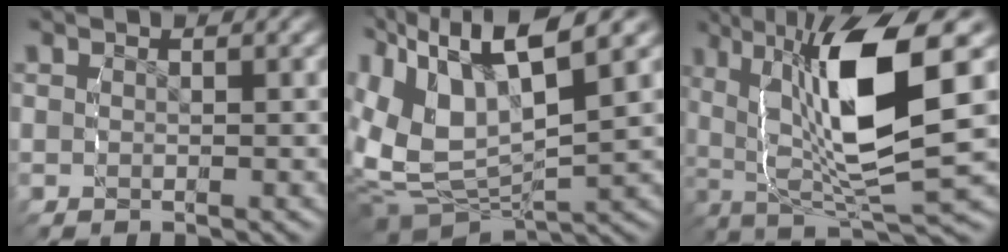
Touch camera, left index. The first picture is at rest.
{"total": 12.5, "force": [0.6, 9.4, 8.2], "torque": [-0.199, -0.032, 0.015]}
{"total": 13.3, "force": [0.7, 6.2, 11.7], "torque": [-0.212, -0.010, 0.020]}